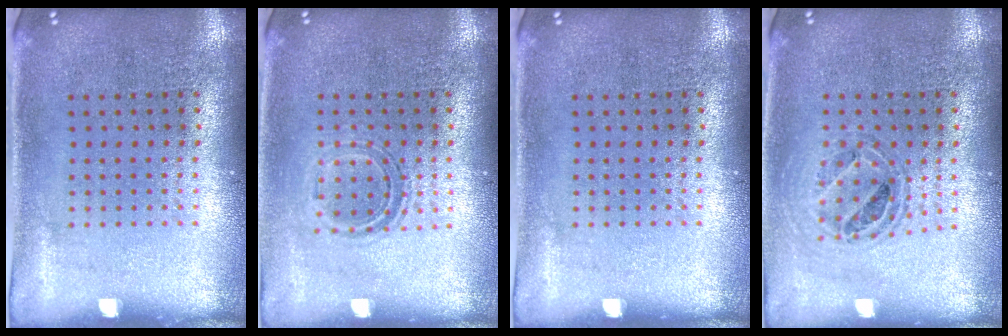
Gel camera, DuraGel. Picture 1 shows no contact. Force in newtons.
{"total": 1.2, "press": 0.9, "slide": 0.7}
{"total": 0.0}
{"total": 0.8, "press": 0.8, "slide": 0.1}